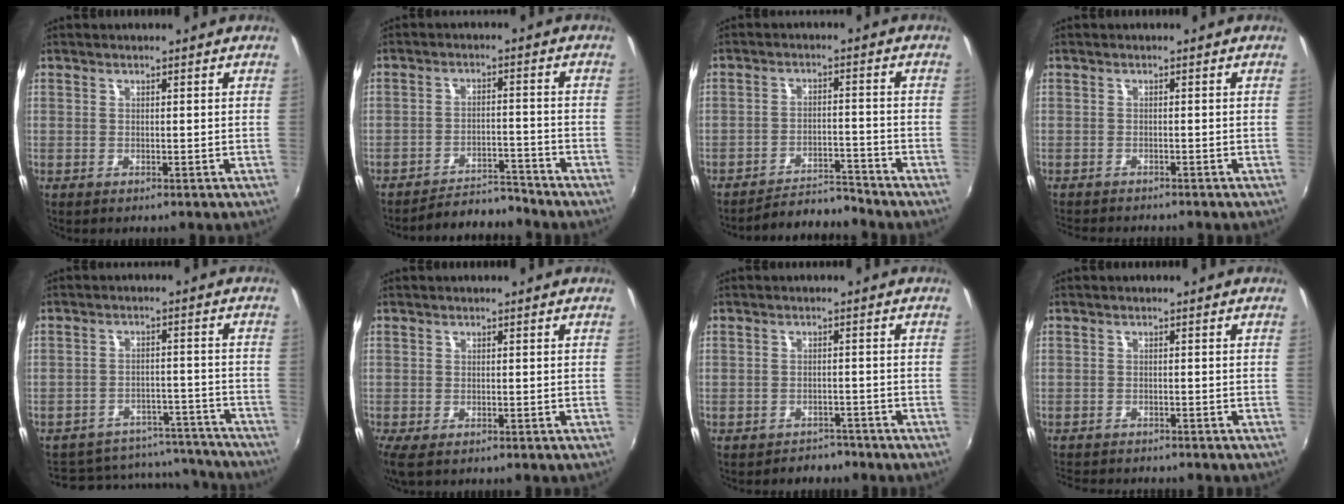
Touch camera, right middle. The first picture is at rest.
{"total": 7.2, "force": [-7.2, 0.2, 0.5], "torque": [-0.032, 0.008, -0.111]}
{"total": 6.8, "force": [-6.7, -0.5, 0.2], "torque": [-0.025, 0.012, -0.109]}
{"total": 4.2, "force": [-4.0, 0.6, 1.2], "torque": [-0.034, -0.019, -0.068]}
{"total": 17.7, "force": [-15.2, 7.6, 4.8], "torque": [-0.107, 0.041, -0.175]}
{"total": 2.5, "force": [-1.4, 0.5, 2.0], "torque": [-0.039, -0.012, -0.023]}
{"total": 4.1, "force": [-3.6, 1.8, 0.2], "torque": [-0.008, 0.002, -0.051]}
{"total": 5.6, "force": [-5.3, 0.9, 1.5], "torque": [-0.045, -0.018, -0.087]}